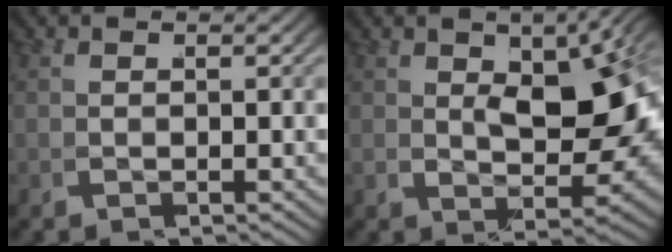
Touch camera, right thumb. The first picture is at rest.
{"total": 9.3, "force": [2.5, 4.6, 7.7], "torque": [-0.076, 0.009, 0.039]}